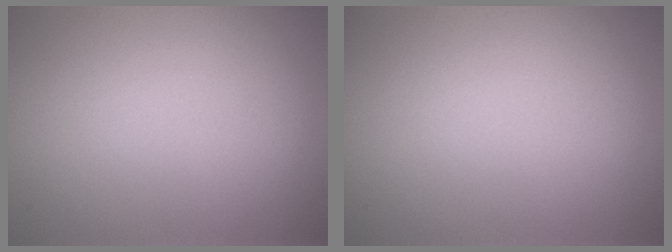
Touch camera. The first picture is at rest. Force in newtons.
{"total": 0.0}